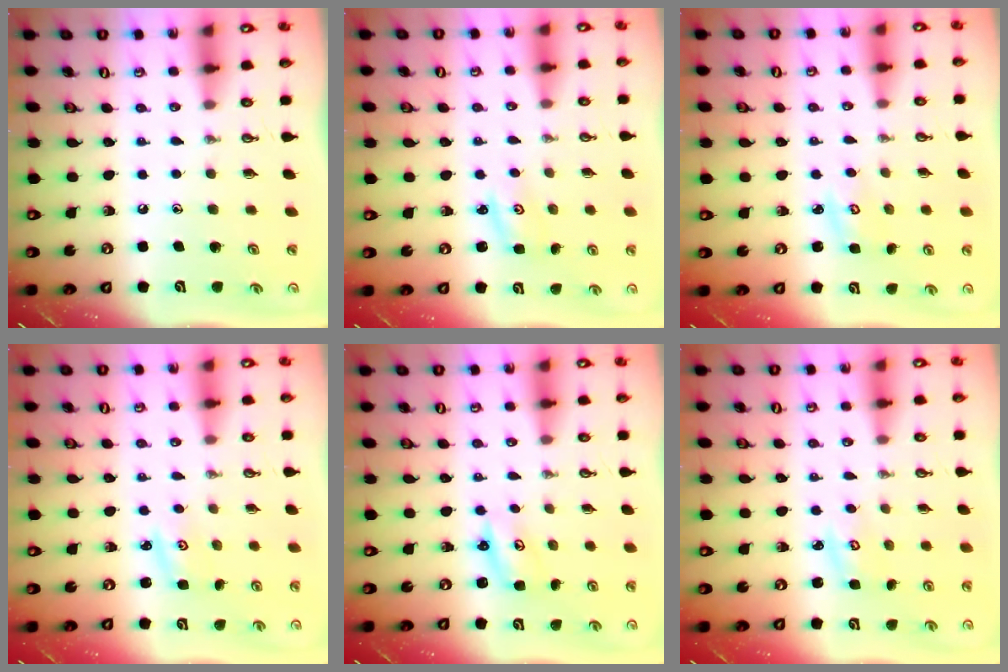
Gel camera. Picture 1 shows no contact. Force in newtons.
{"total": 2.0, "press": 2.0, "slide": 0.2}
{"total": 3.4, "press": 3.3, "slide": 0.5}
{"total": 2.8, "press": 2.8, "slide": 0.3}
{"total": 2.6, "press": 2.6, "slide": 0.2}
{"total": 3.4, "press": 3.3, "slide": 0.5}